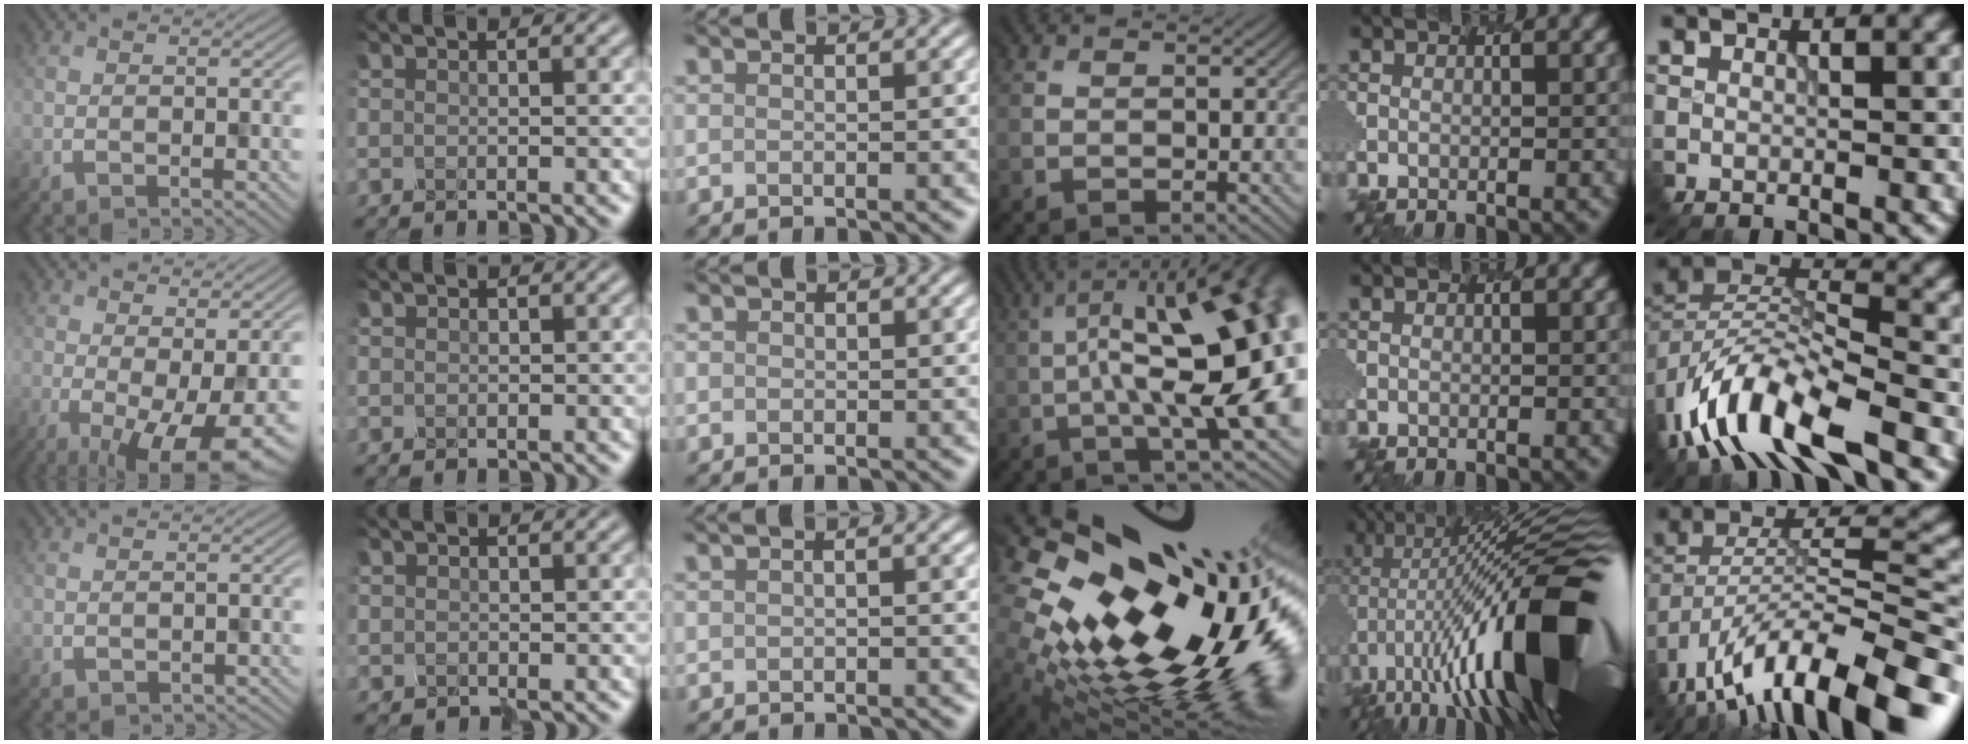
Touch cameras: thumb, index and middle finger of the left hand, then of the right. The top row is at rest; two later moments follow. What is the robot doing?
{"motion": "disassemble", "object": "hinged tin"}